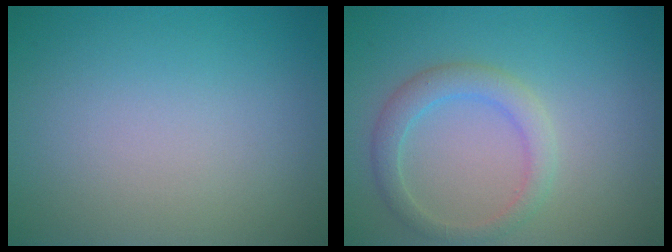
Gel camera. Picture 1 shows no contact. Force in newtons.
{"total": 2.7, "press": 2.7, "slide": 0.2}